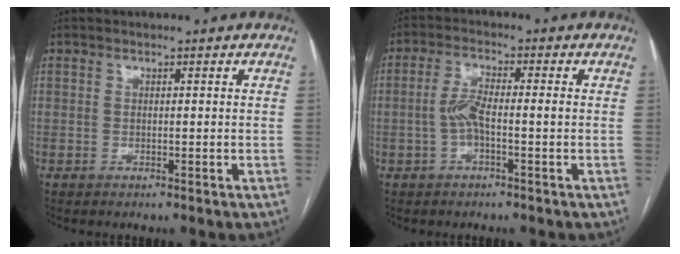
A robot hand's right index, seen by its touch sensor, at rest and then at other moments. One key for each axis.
{"total": 4.5, "fx": -0.8, "fy": 1.0, "fz": 4.3, "tx": -0.092, "ty": 0.015, "tz": -0.014}